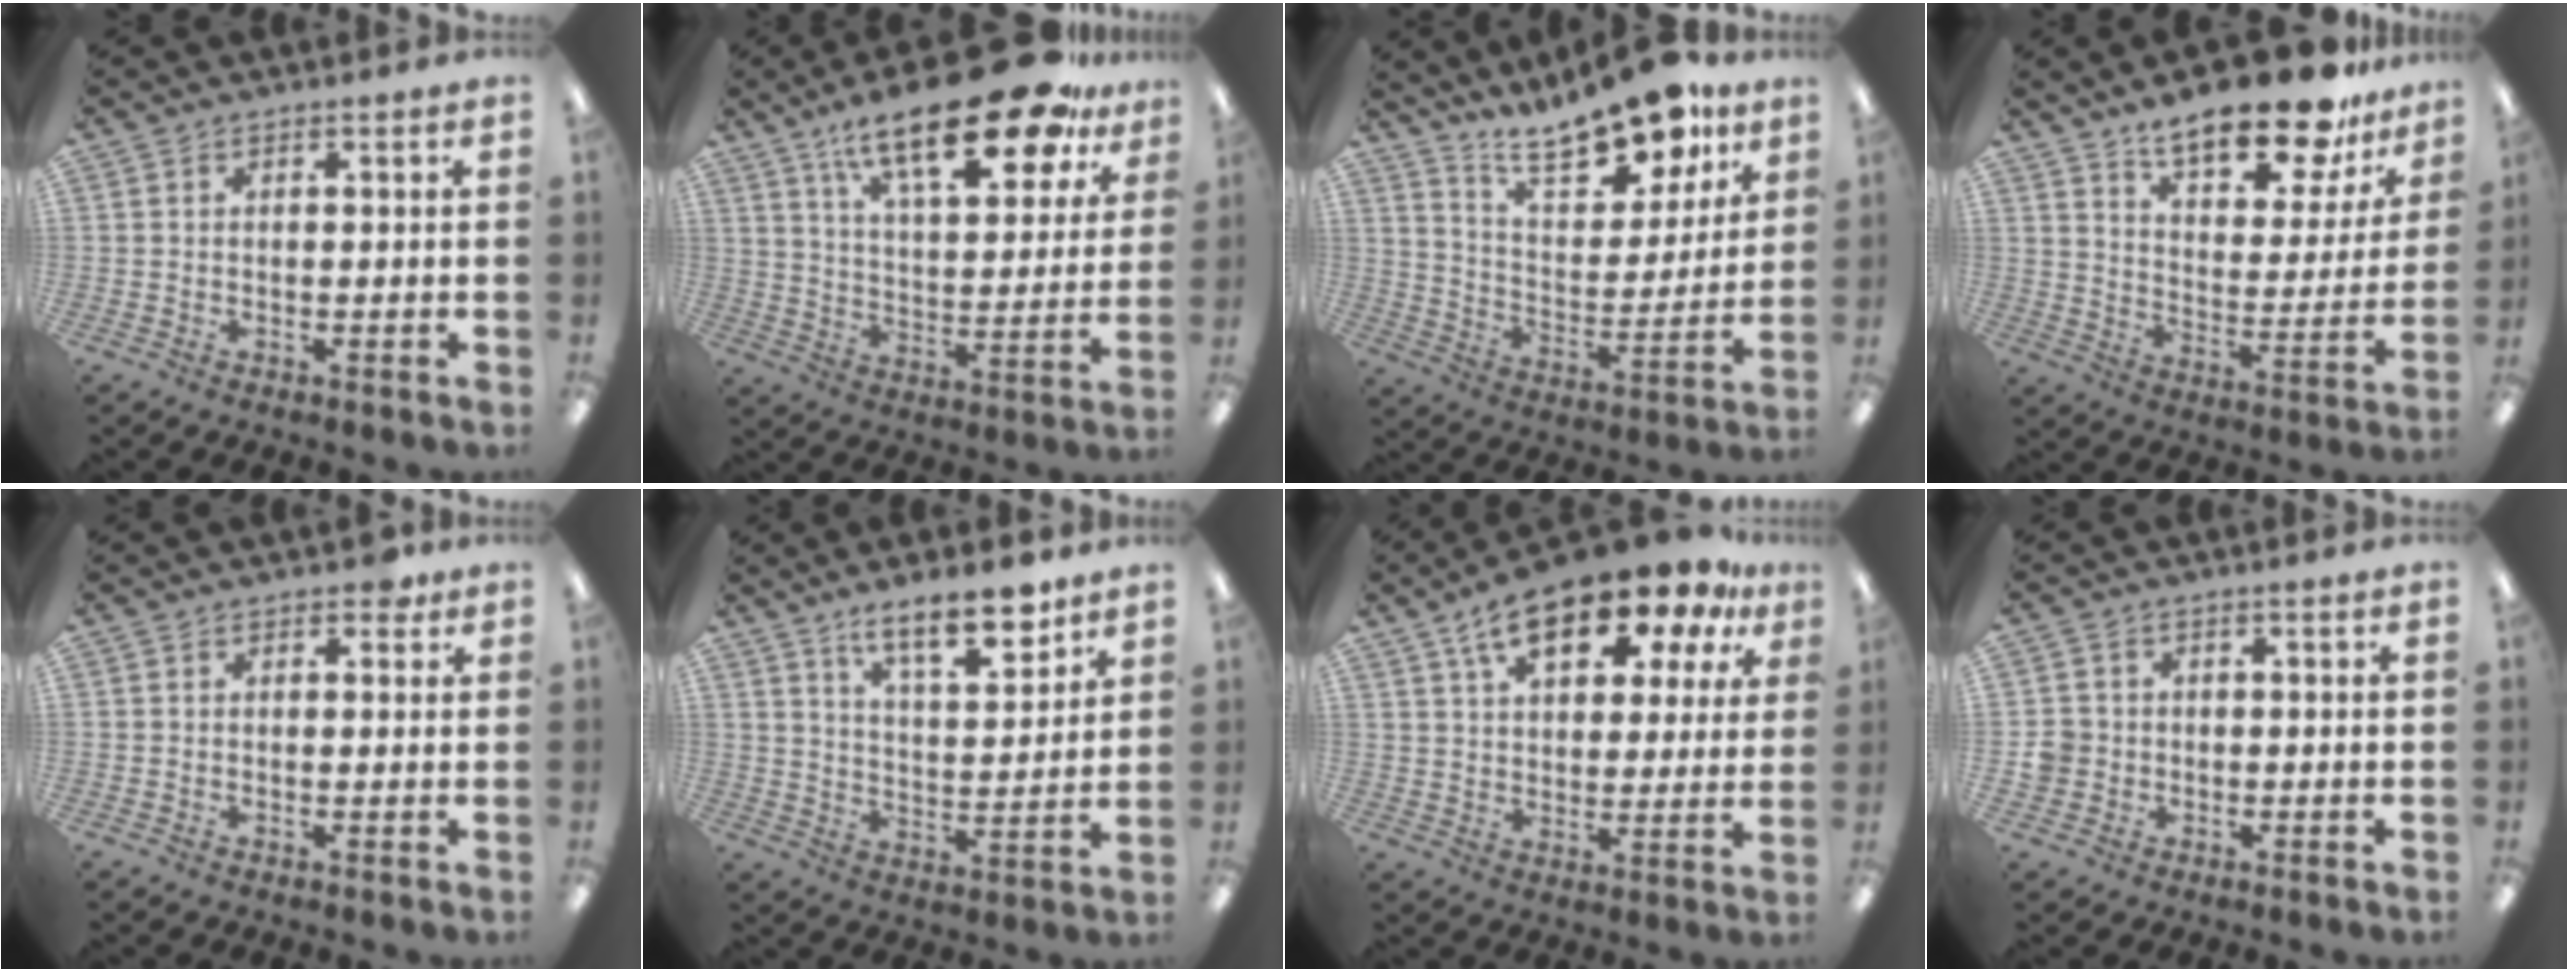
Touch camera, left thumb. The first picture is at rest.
{"total": 22.2, "force": [15.2, 7.4, 14.4], "torque": [-0.219, -0.087, 0.249]}
{"total": 18.2, "force": [14.9, 6.1, 8.4], "torque": [-0.143, -0.096, 0.259]}
{"total": 18.2, "force": [15.0, 5.5, 8.8], "torque": [-0.138, -0.101, 0.255]}
{"total": 2.2, "force": [1.3, 1.3, 1.2], "torque": [-0.010, -0.002, 0.019]}
{"total": 11.5, "force": [9.2, 3.4, 6.1], "torque": [-0.083, -0.060, 0.159]}
{"total": 16.7, "force": [11.2, 7.0, 10.2], "torque": [-0.167, -0.055, 0.190]}
{"total": 3.6, "force": [-0.6, 3.5, 0.6], "torque": [-0.006, 0.003, -0.012]}